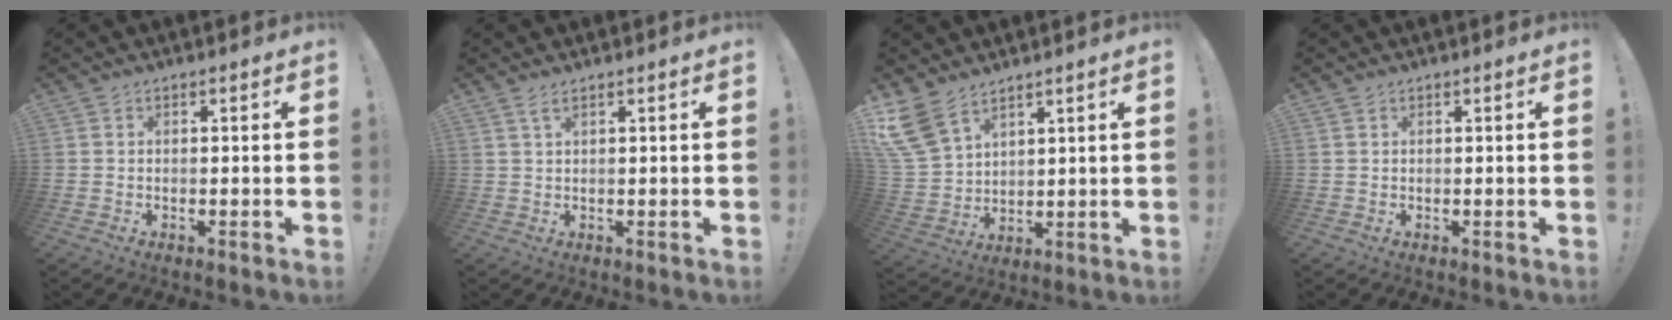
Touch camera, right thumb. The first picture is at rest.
{"total": 1.2, "force": [0.4, -0.3, 1.1], "torque": [-0.027, 0.005, 0.006]}
{"total": 10.3, "force": [7.5, 5.5, 4.5], "torque": [-0.104, -0.044, 0.150]}
{"total": 1.0, "force": [-0.6, -0.6, -0.6], "torque": [0.010, 0.005, -0.010]}